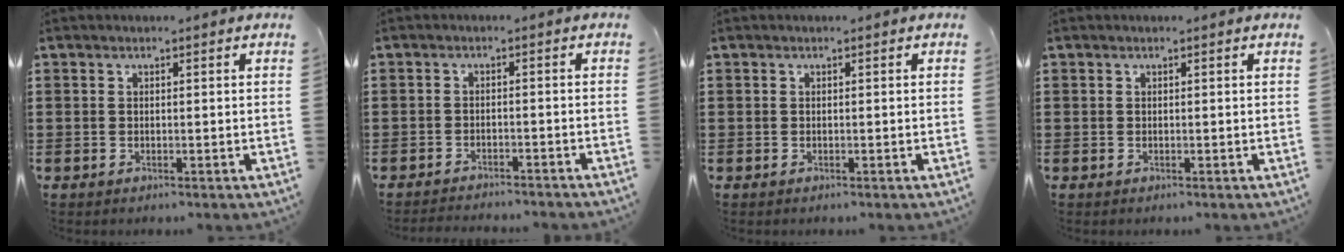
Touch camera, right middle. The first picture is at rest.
{"total": 2.1, "force": [-2.0, -0.1, 0.1], "torque": [-0.006, 0.002, -0.043]}
{"total": 0.0}
{"total": 0.0}